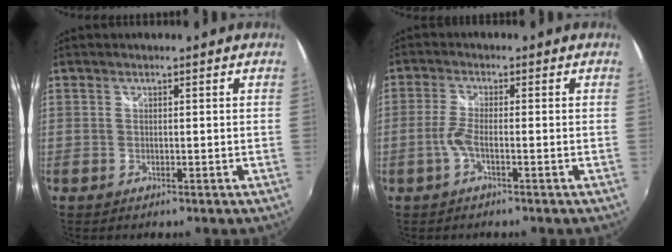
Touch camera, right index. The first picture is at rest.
{"total": 3.1, "force": [-1.3, 0.4, 2.7], "torque": [-0.068, 0.001, -0.029]}